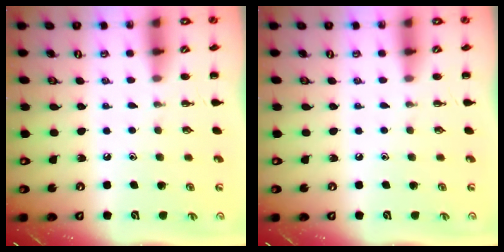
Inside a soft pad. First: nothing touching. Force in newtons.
{"total": 0.0}